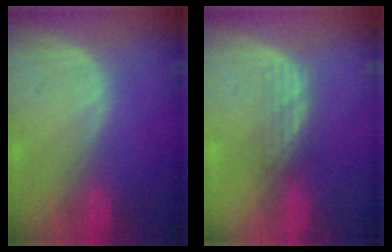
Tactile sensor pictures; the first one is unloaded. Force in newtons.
{"total": 2.7, "press": 2.5, "slide": 0.9}